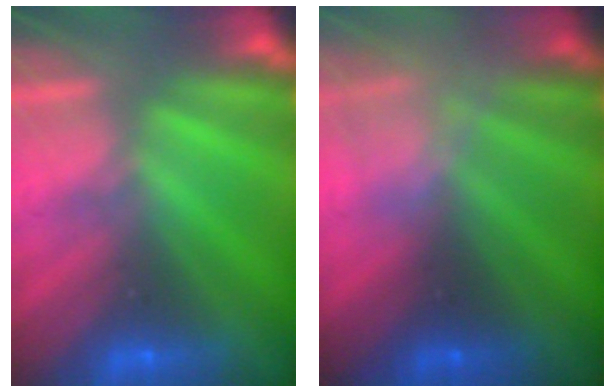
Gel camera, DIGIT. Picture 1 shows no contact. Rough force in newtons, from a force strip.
{"total": 2.3}